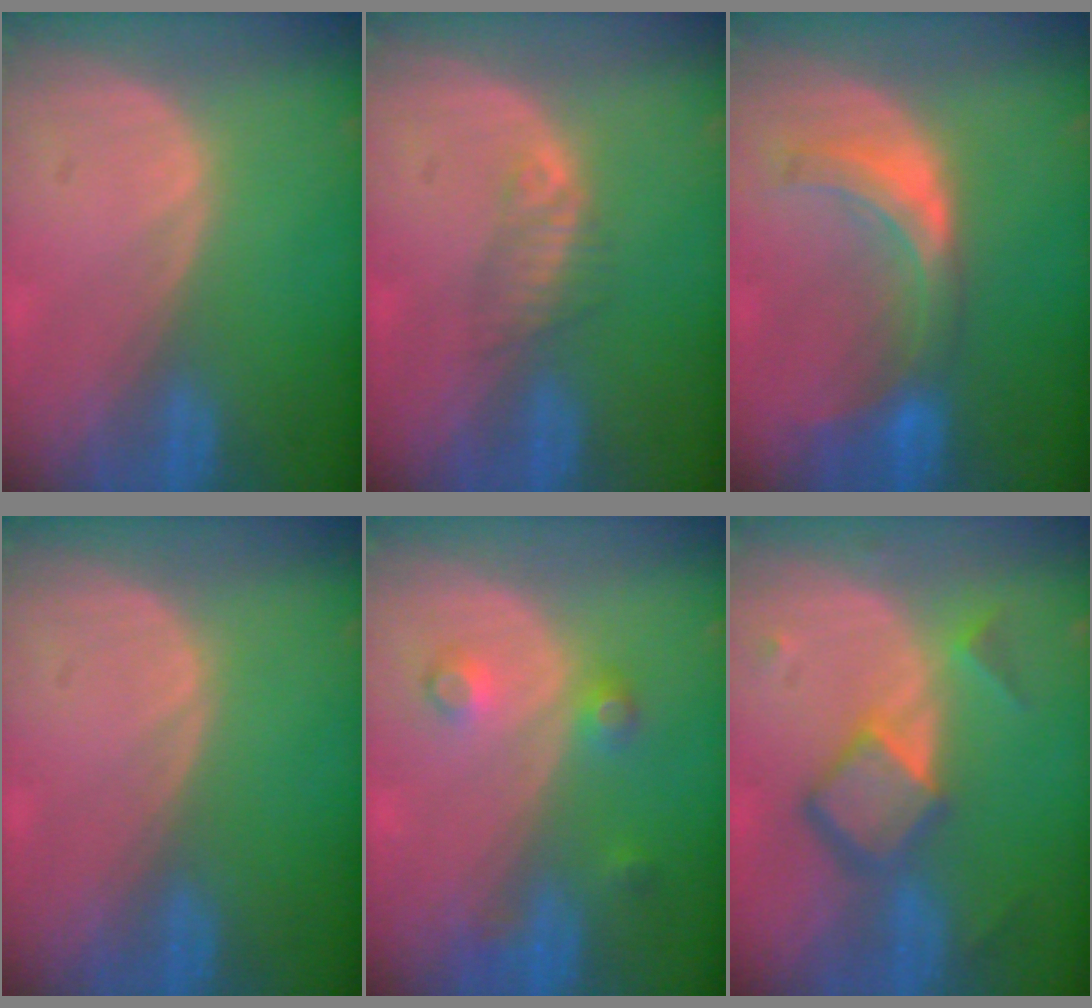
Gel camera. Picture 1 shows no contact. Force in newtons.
{"total": 2.3, "press": 2.1, "slide": 0.8}
{"total": 7.3, "press": 6.8, "slide": 2.9}
{"total": 0.0}
{"total": 3.6, "press": 3.3, "slide": 1.4}
{"total": 6.8, "press": 5.9, "slide": 3.4}